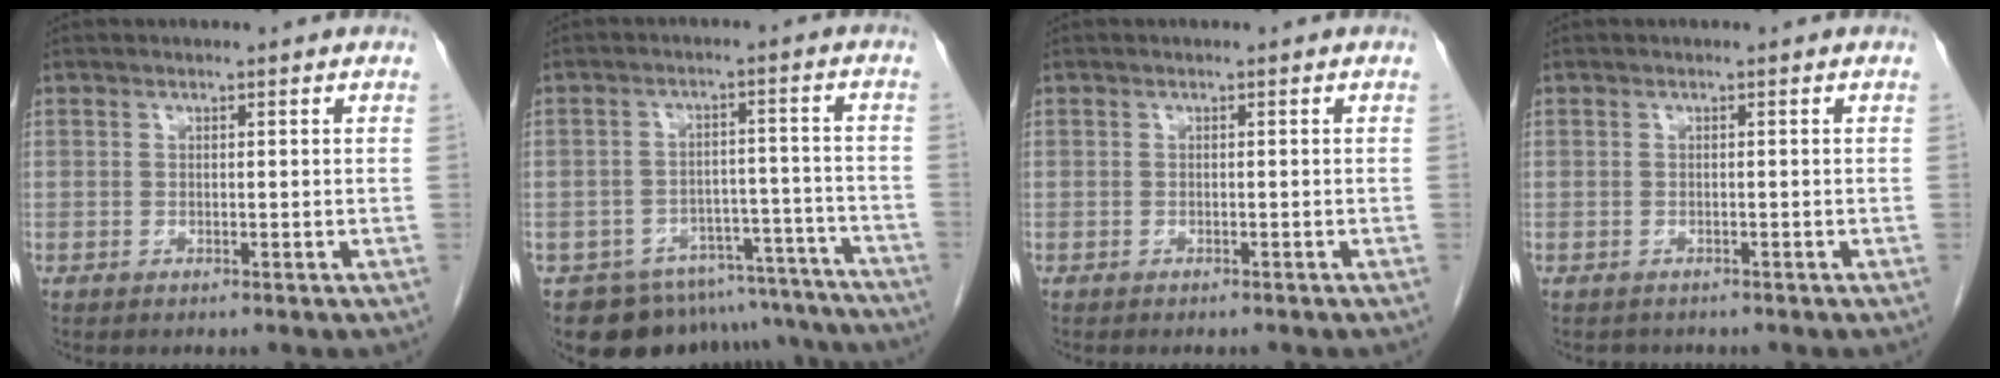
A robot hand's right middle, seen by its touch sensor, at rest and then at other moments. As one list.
[{"total": 17.4, "force": [-15.7, 6.8, 3.2], "torque": [-0.032, 0.034, -0.194]}, {"total": 1.6, "force": [-1.4, 0.3, 0.5], "torque": [-0.015, -0.005, -0.016]}, {"total": 1.2, "force": [-1.1, 0.5, 0.0], "torque": [-0.012, -0.003, -0.015]}]